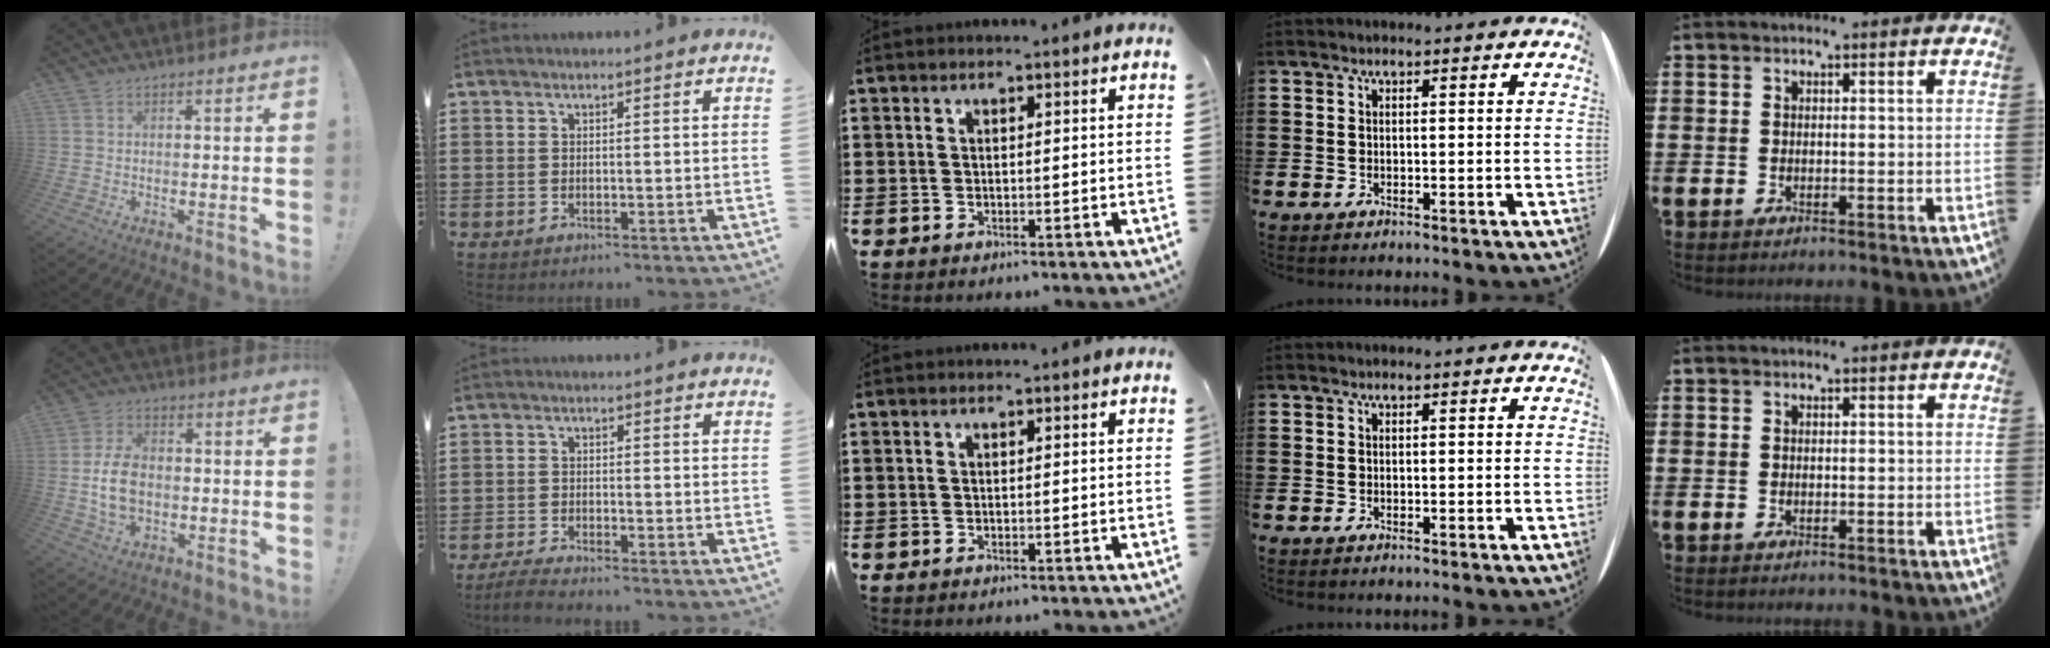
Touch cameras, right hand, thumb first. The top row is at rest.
{"thumb": {"total": 10.7, "force": [-1.1, 7.2, 7.8], "torque": [-0.146, -0.003, -0.020]}, "index": {"total": 2.4, "force": [-2.3, 0.0, 0.5], "torque": [-0.016, 0.000, -0.049]}}